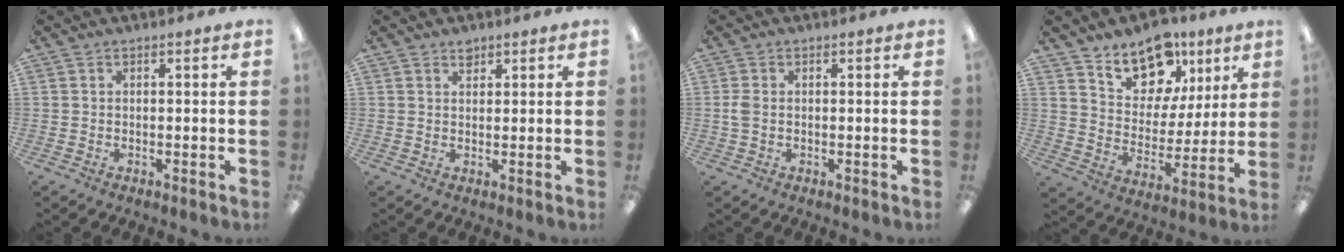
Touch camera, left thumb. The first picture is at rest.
{"total": 1.8, "force": [1.5, 1.0, 0.4], "torque": [-0.001, -0.005, 0.027]}
{"total": 2.4, "force": [0.0, 1.5, 1.9], "torque": [-0.044, 0.002, -0.003]}
{"total": 14.5, "force": [10.5, 8.8, 4.8], "torque": [-0.072, -0.073, 0.195]}